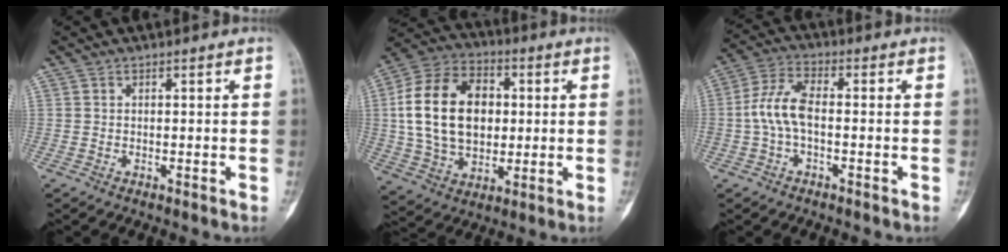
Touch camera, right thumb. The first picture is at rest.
{"total": 19.9, "force": [2.2, 13.8, 14.1], "torque": [-0.237, 0.015, 0.043]}
{"total": 7.5, "force": [-0.9, 3.6, 6.5], "torque": [-0.143, 0.027, -0.024]}